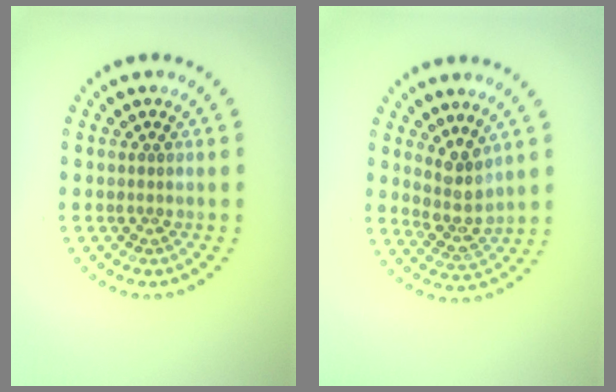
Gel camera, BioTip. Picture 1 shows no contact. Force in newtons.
{"total": 3.2, "press": 2.5, "slide": 2.0}